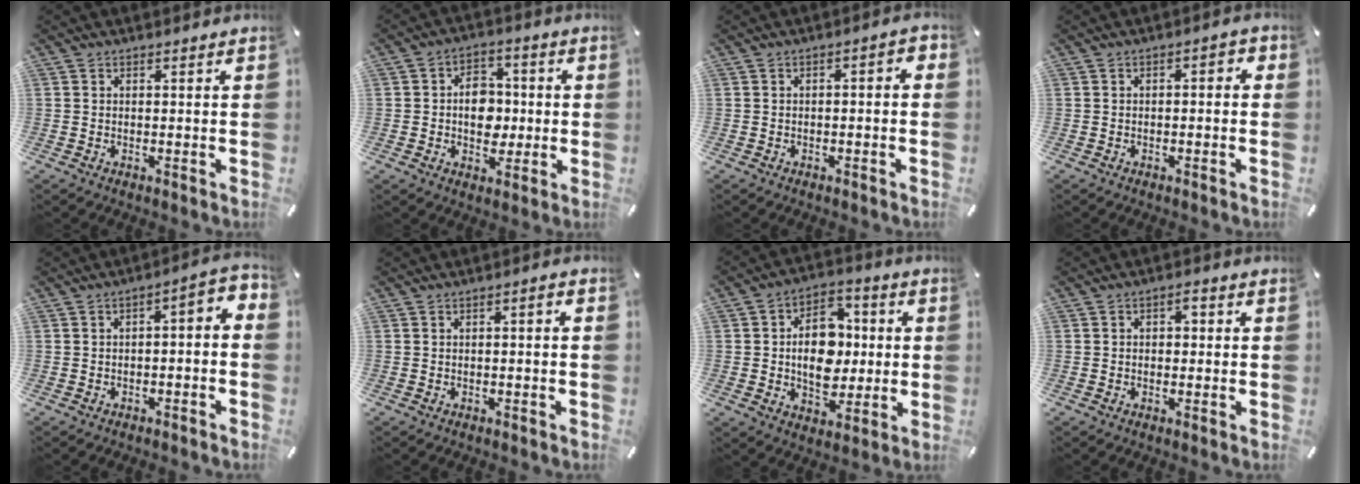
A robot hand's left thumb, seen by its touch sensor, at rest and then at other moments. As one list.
[{"total": 8.7, "force": [-0.7, 6.8, 5.3], "torque": [-0.077, 0.008, -0.014]}, {"total": 2.7, "force": [-1.5, 1.1, 1.9], "torque": [-0.031, 0.013, -0.029]}, {"total": 2.5, "force": [-1.4, 1.1, 1.7], "torque": [-0.028, 0.013, -0.028]}, {"total": 4.2, "force": [-2.4, 1.8, 3.0], "torque": [-0.052, 0.010, -0.048]}, {"total": 1.8, "force": [-0.9, 0.5, 1.5], "torque": [-0.023, 0.005, -0.017]}, {"total": 13.4, "force": [-0.6, 10.3, 8.5], "torque": [-0.140, 0.015, -0.008]}, {"total": 2.1, "force": [-0.2, 1.5, 1.4], "torque": [-0.022, 0.009, -0.011]}]